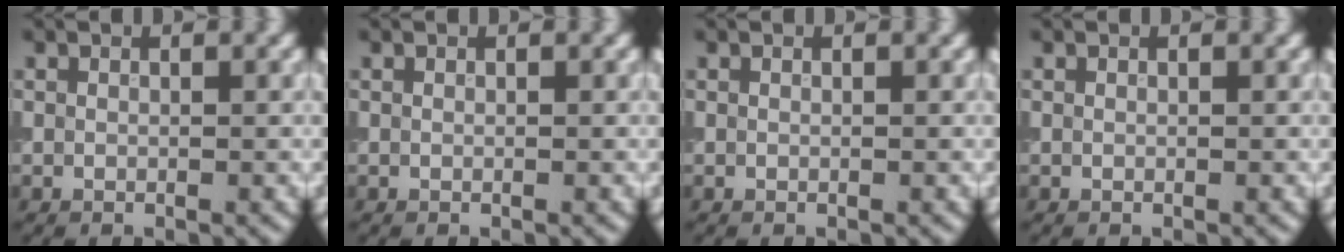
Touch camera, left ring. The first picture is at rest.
{"total": 0.0}
{"total": 0.0}
{"total": 0.0}